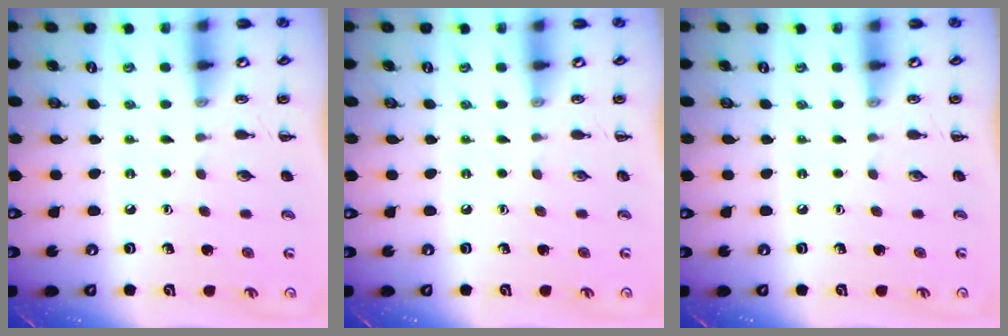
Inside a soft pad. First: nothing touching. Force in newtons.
{"total": 0.0}
{"total": 0.0}